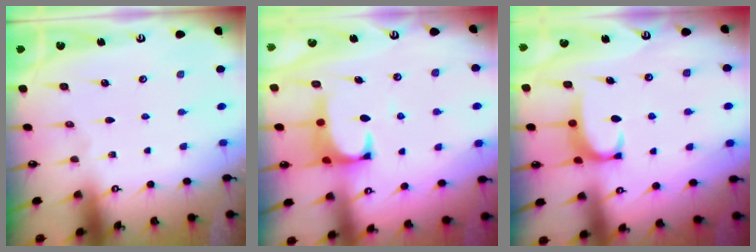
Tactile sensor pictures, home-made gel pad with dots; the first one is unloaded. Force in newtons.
{"total": 2.5, "press": 2.4, "slide": 0.8}
{"total": 2.7, "press": 2.7, "slide": 0.4}